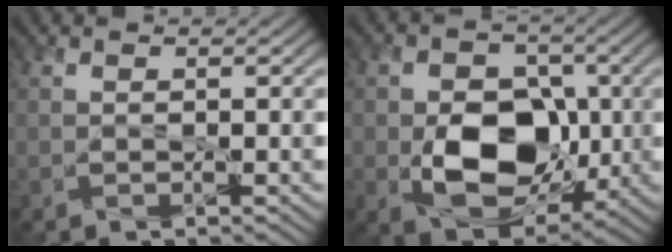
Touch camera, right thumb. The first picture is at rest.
{"total": 10.9, "force": [-1.8, 7.6, 7.5], "torque": [-0.125, -0.011, -0.037]}